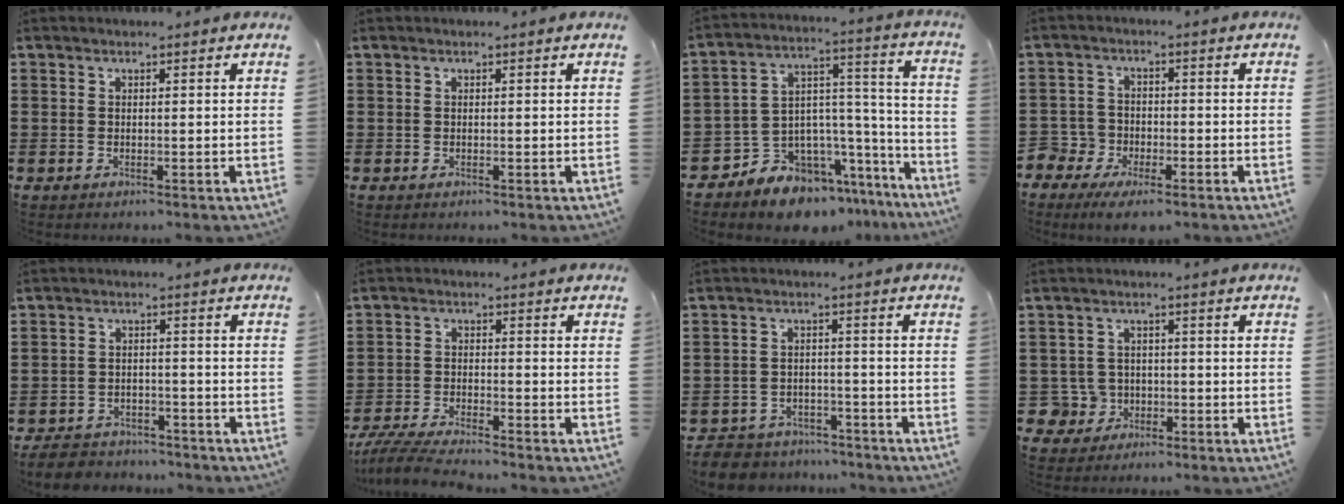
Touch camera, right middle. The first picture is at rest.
{"total": 0.0}
{"total": 8.0, "force": [-6.9, 4.0, 0.7], "torque": [-0.030, -0.003, -0.131]}
{"total": 3.8, "force": [-2.9, 2.3, 0.9], "torque": [-0.038, 0.000, -0.065]}
{"total": 4.7, "force": [-4.5, 1.1, 0.5], "torque": [-0.021, 0.004, -0.094]}
{"total": 5.1, "force": [-4.9, 0.3, 1.6], "torque": [-0.047, -0.011, -0.098]}
{"total": 5.1, "force": [-4.9, 1.2, 0.2], "torque": [-0.017, 0.006, -0.104]}
{"total": 4.3, "force": [-1.4, 3.9, 1.1], "torque": [-0.046, 0.003, -0.030]}